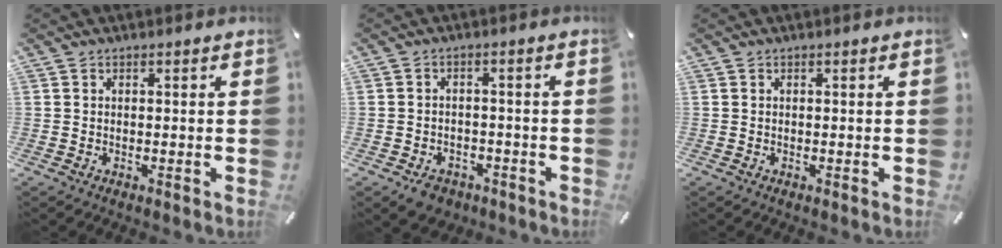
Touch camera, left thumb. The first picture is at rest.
{"total": 4.4, "force": [-2.8, 3.2, 1.3], "torque": [-0.024, 0.016, -0.050]}
{"total": 0.0}